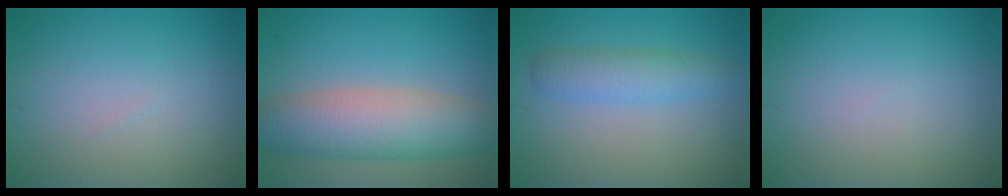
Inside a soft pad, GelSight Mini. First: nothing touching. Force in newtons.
{"total": 7.6, "press": 7.6, "slide": 0.5}
{"total": 2.9, "press": 2.9, "slide": 0.1}
{"total": 0.0}